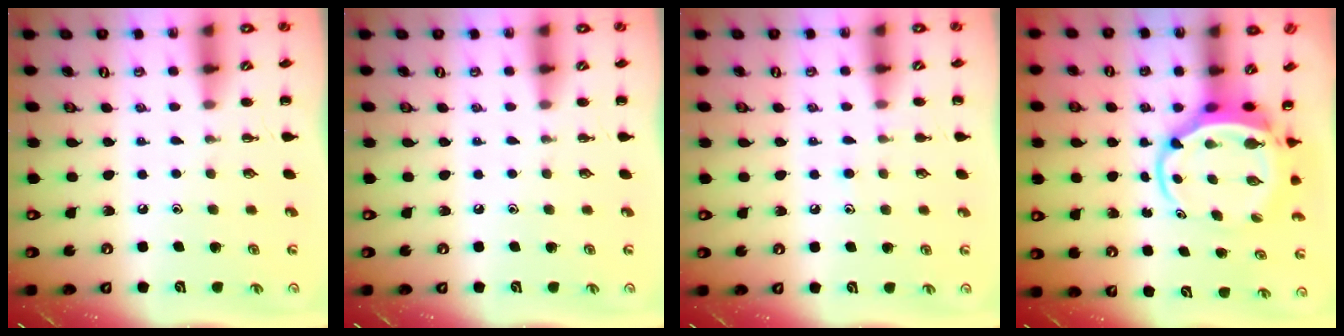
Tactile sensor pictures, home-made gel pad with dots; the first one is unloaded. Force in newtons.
{"total": 0.0}
{"total": 7.8, "press": 7.4, "slide": 2.2}
{"total": 6.6, "press": 6.4, "slide": 1.5}